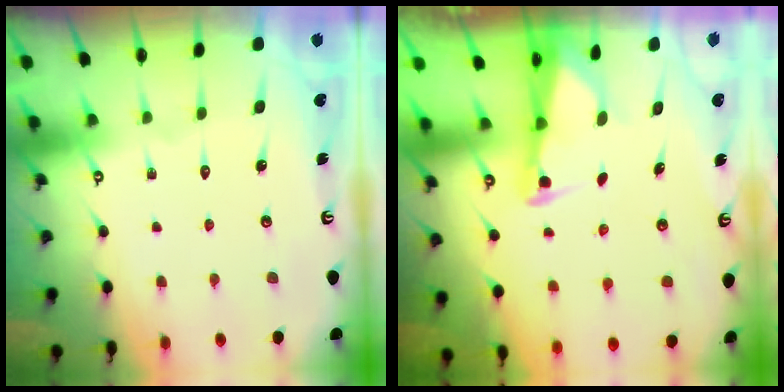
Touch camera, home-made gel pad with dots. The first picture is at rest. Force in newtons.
{"total": 2.7, "press": 2.7, "slide": 0.2}